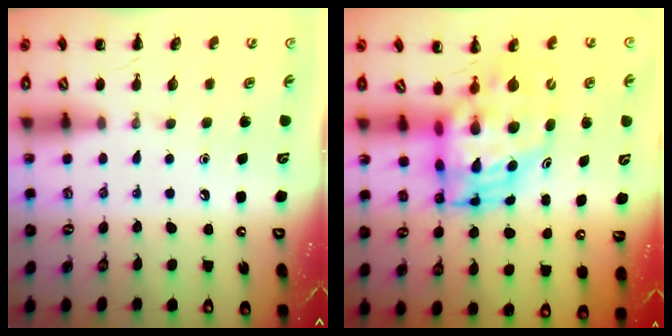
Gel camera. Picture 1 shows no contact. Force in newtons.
{"total": 6.9, "press": 6.6, "slide": 1.9}